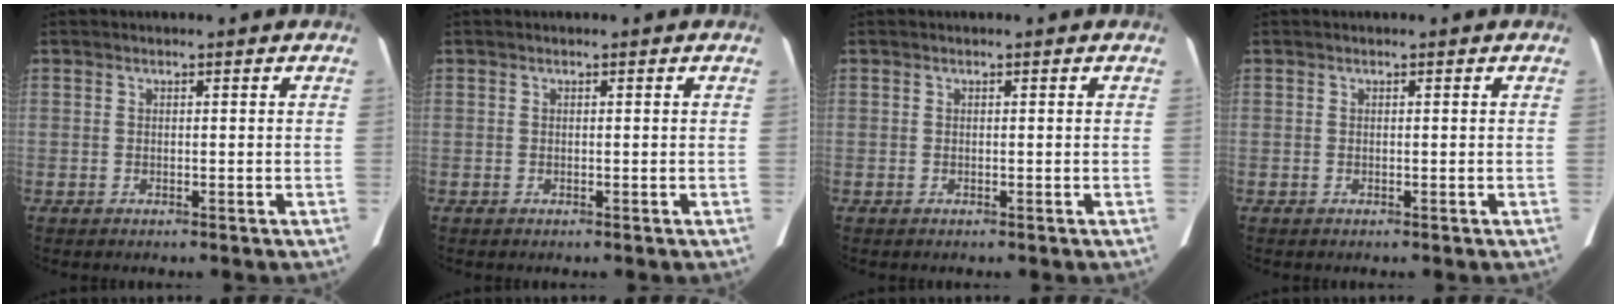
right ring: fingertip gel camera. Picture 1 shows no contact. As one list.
[{"total": 0.0}, {"total": 0.0}, {"total": 0.0}]